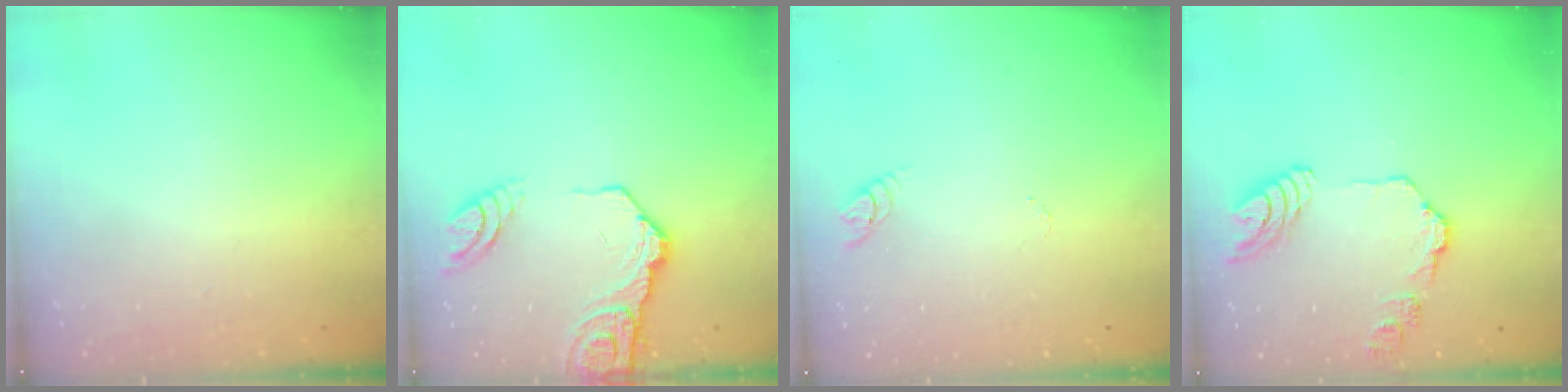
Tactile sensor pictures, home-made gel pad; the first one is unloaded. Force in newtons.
{"total": 14.0, "press": 13.9, "slide": 1.6}
{"total": 2.8, "press": 2.8, "slide": 0.2}
{"total": 13.1, "press": 13.0, "slide": 1.2}